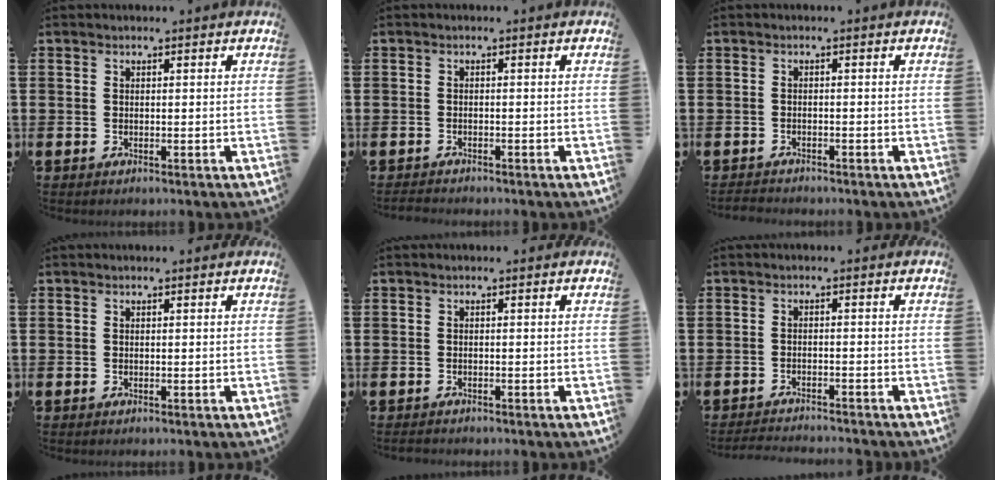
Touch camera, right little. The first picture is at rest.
{"total": 0.8, "force": [-0.8, 0.2, 0.1], "torque": [-0.004, -0.001, -0.017]}
{"total": 0.8, "force": [-0.8, 0.1, 0.0], "torque": [-0.002, 0.001, -0.017]}
{"total": 0.0}
{"total": 0.5, "force": [-0.5, 0.2, 0.1], "torque": [-0.004, 0.000, -0.011]}
{"total": 1.8, "force": [-1.8, -0.1, 0.1], "torque": [-0.004, 0.002, -0.036]}